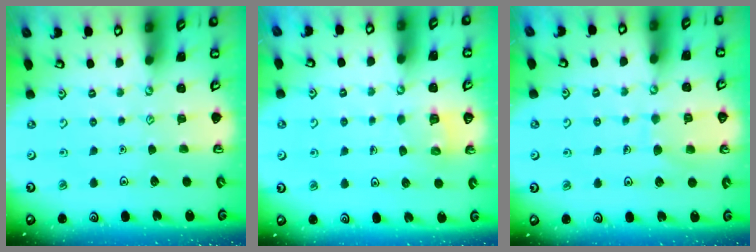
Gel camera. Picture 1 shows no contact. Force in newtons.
{"total": 5.5, "press": 5.4, "slide": 0.5}
{"total": 7.4, "press": 7.4, "slide": 0.4}